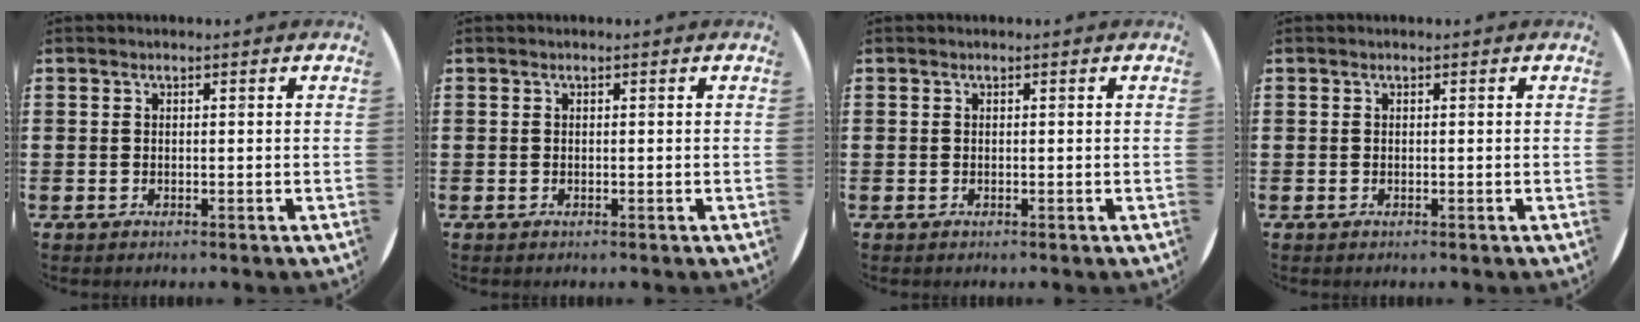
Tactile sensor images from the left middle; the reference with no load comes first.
{"total": 0.0}
{"total": 0.0}
{"total": 0.0}